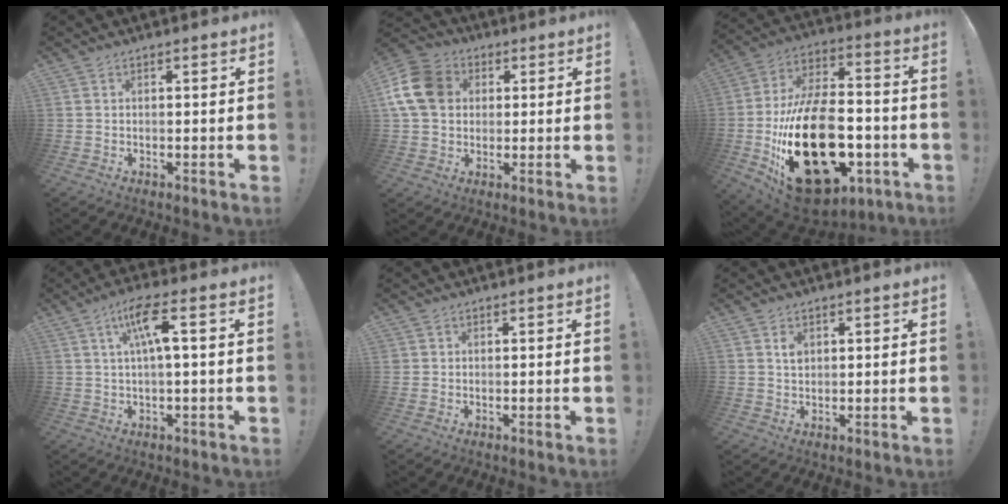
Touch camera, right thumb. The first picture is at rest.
{"total": 14.9, "force": [2.9, 12.0, 8.3], "torque": [-0.151, 0.002, 0.059]}
{"total": 34.0, "force": [-9.3, 20.3, 25.7], "torque": [-0.464, 0.056, -0.122]}
{"total": 9.4, "force": [2.5, 1.6, 8.9], "torque": [-0.155, 0.001, 0.038]}
{"total": 0.9, "force": [0.3, 0.8, 0.1], "torque": [-0.006, 0.003, 0.007]}
{"total": 2.5, "force": [1.1, 1.8, 1.4], "torque": [-0.011, -0.005, 0.016]}